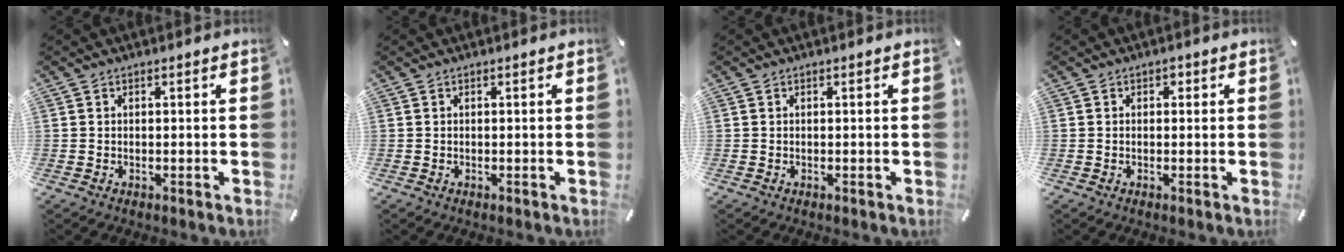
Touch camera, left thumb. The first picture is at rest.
{"total": 0.0}
{"total": 0.0}
{"total": 1.1, "force": [0.1, 1.0, 0.5], "torque": [-0.002, 0.005, -0.002]}